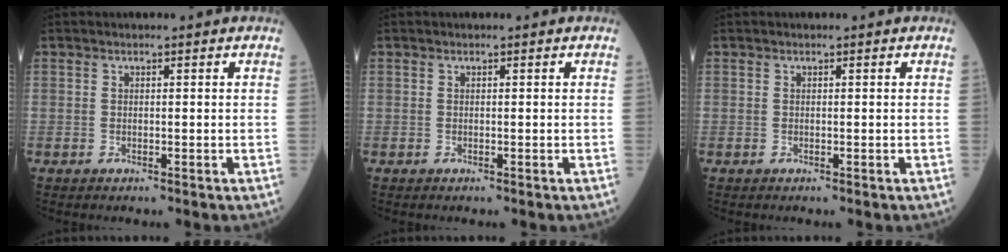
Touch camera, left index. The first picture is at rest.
{"total": 0.0}
{"total": 0.0}